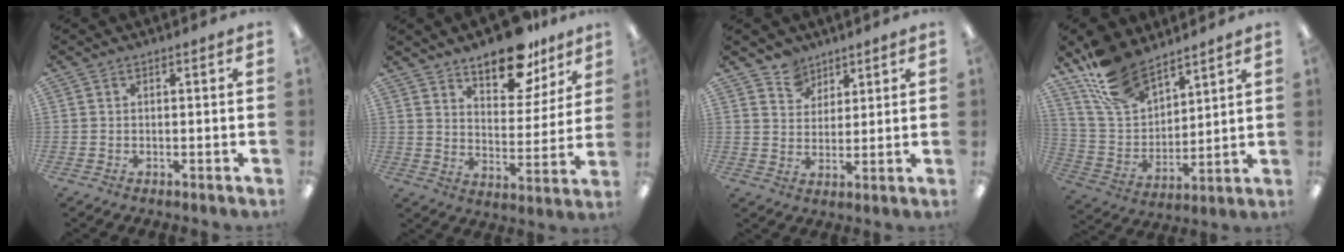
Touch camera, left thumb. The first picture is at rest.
{"total": 14.1, "force": [11.4, 5.8, 5.9], "torque": [-0.076, -0.075, 0.202]}
{"total": 6.4, "force": [4.9, 4.0, 0.0], "torque": [-0.004, -0.031, 0.092]}
{"total": 15.9, "force": [12.2, 7.9, 6.4], "torque": [-0.140, -0.062, 0.233]}